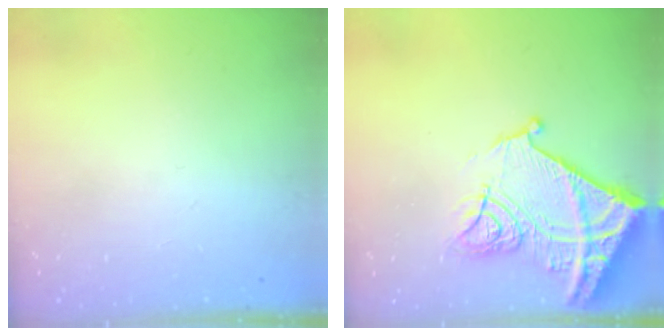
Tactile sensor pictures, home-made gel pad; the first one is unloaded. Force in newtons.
{"total": 18.1, "press": 18.0, "slide": 1.9}